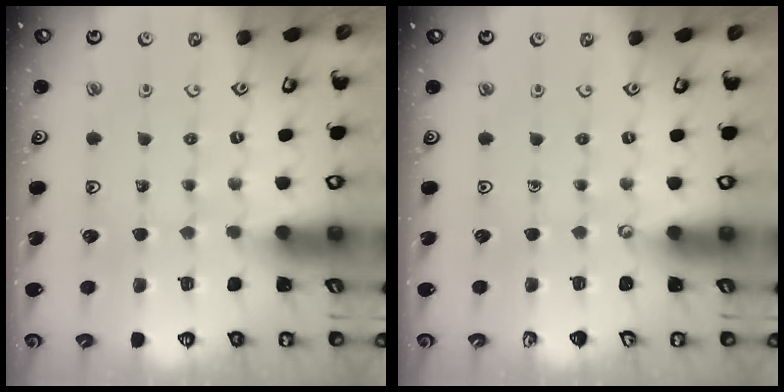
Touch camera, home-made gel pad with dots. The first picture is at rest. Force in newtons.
{"total": 0.0}